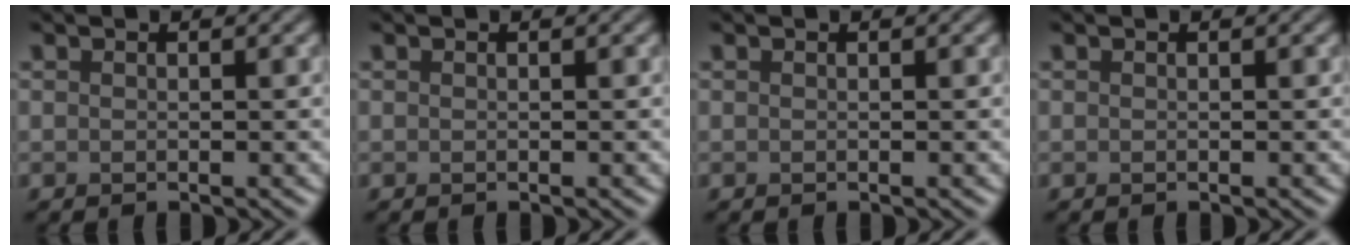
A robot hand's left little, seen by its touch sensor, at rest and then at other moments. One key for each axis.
{"total": 0.0}
{"total": 0.0}
{"total": 0.0}